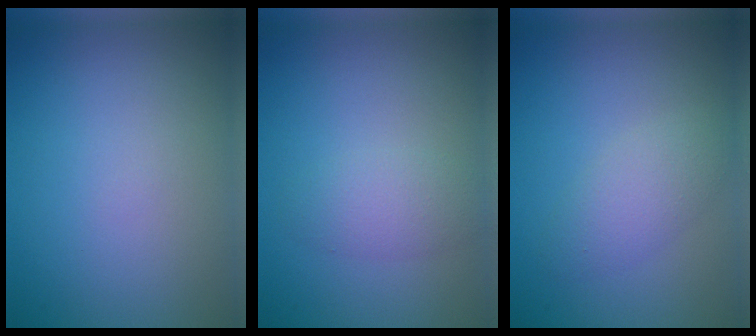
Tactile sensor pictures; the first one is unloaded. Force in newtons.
{"total": 2.3, "press": 2.3, "slide": 0.1}
{"total": 2.7, "press": 2.6, "slide": 0.1}